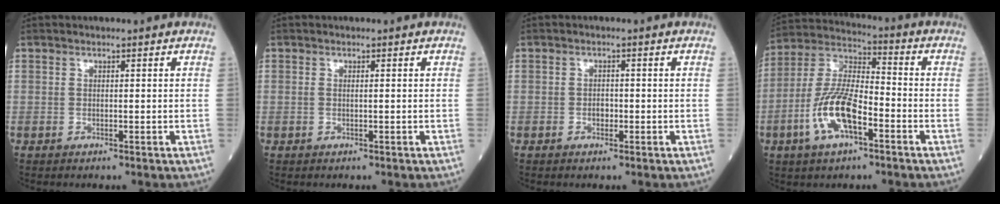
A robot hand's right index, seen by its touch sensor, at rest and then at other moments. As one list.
[{"total": 0.6, "force": [0.1, 0.1, 0.6], "torque": [-0.018, 0.000, 0.001]}, {"total": 1.2, "force": [-0.5, 0.8, 0.8], "torque": [-0.011, 0.003, -0.009]}, {"total": 12.1, "force": [-4.6, 4.0, 10.5], "torque": [-0.224, 0.006, -0.091]}]